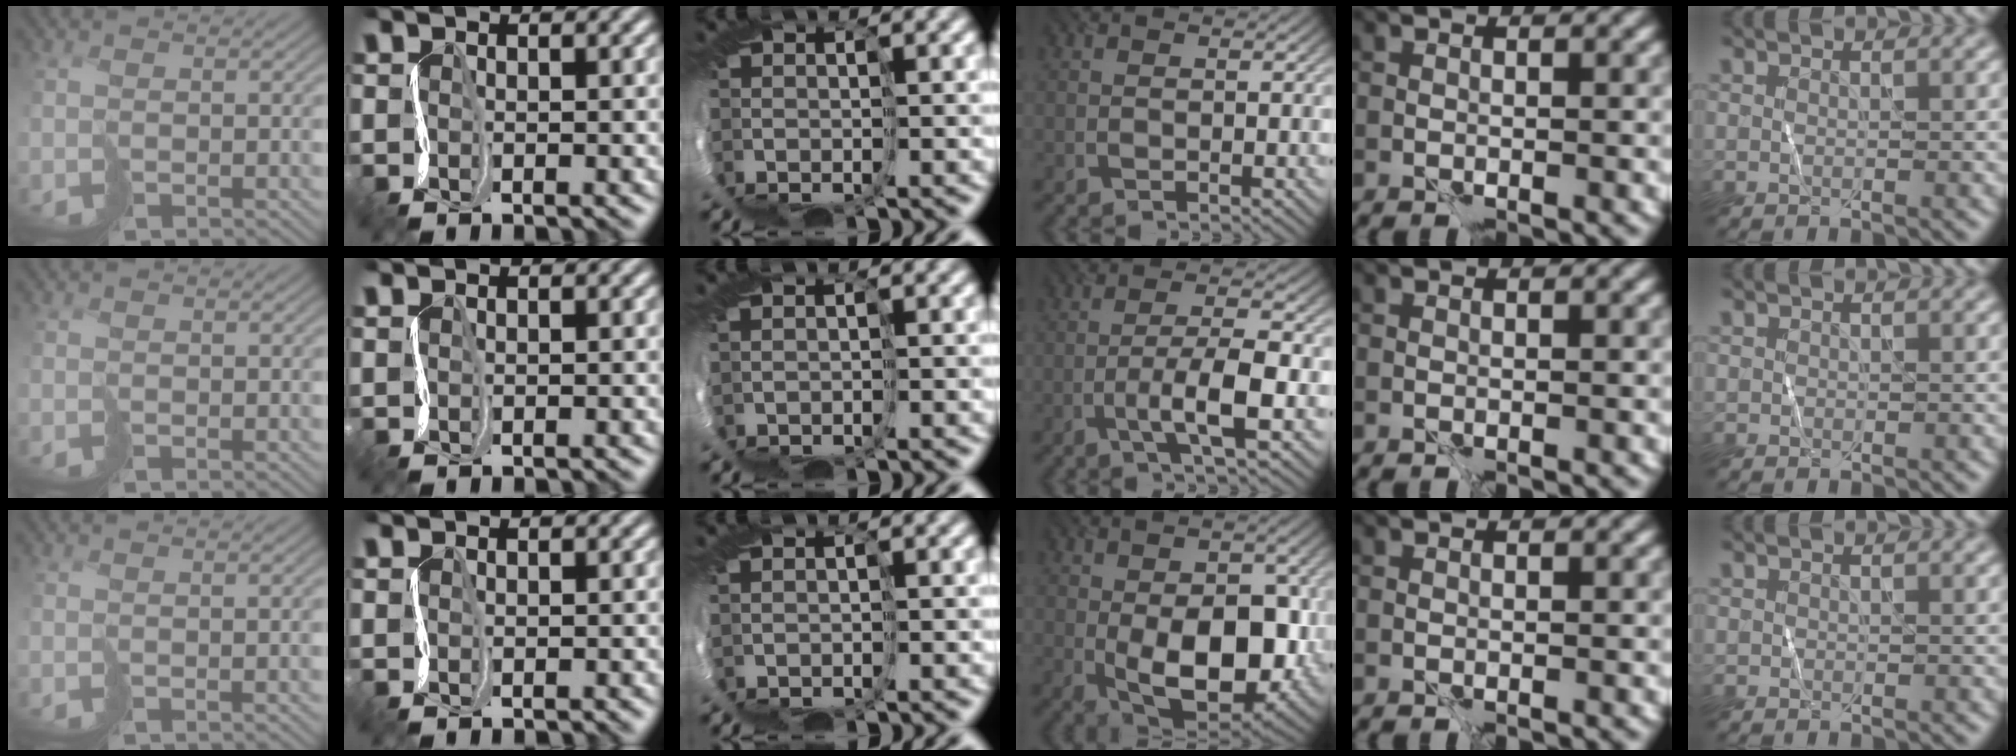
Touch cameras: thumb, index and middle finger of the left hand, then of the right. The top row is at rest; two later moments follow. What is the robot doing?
{"motion": "cut", "object": "tissue"}